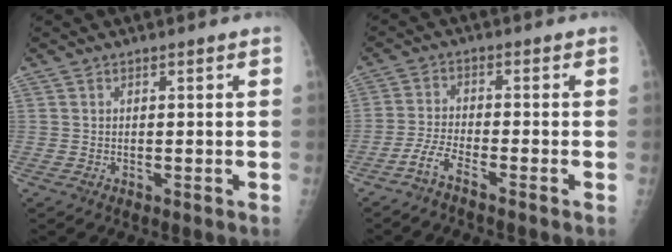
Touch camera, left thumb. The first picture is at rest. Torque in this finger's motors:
{"motor_torque": [-0.04, 0.08, 0.17, 0.58, 0.04]}